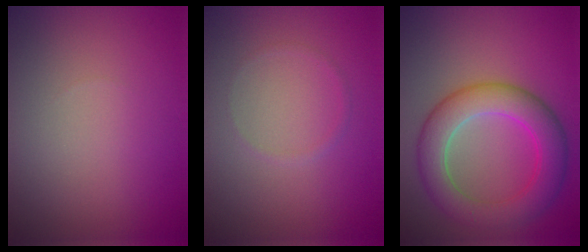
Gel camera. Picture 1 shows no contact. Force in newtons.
{"total": 0.6, "press": 0.6, "slide": 0.1}
{"total": 6.5, "press": 6.5, "slide": 0.4}